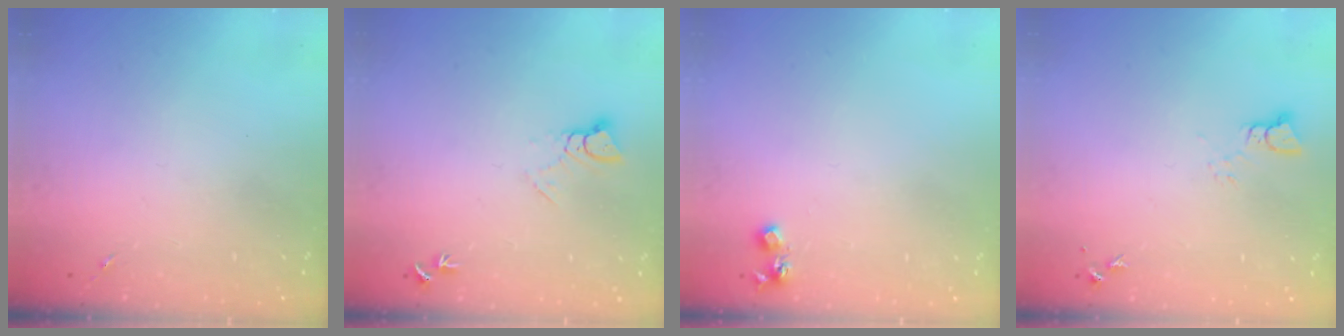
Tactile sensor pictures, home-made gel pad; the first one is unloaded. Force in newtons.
{"total": 4.1, "press": 4.1, "slide": 0.3}
{"total": 4.8, "press": 4.7, "slide": 0.7}
{"total": 2.5, "press": 2.5, "slide": 0.1}